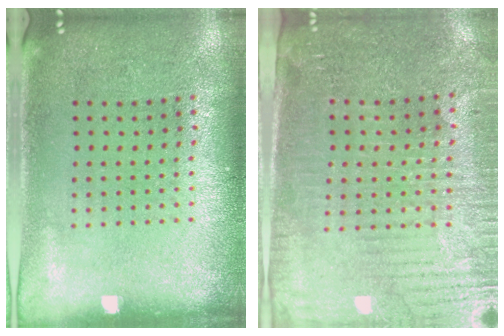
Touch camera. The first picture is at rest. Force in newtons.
{"total": 3.7, "press": 3.5, "slide": 1.2}